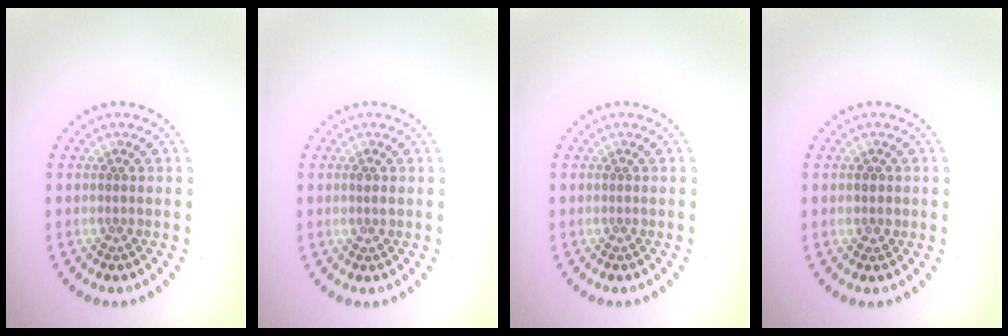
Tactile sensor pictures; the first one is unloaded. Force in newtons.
{"total": 0.7, "press": 0.7, "slide": 0.3}
{"total": 0.0}
{"total": 1.1, "press": 1.0, "slide": 0.4}